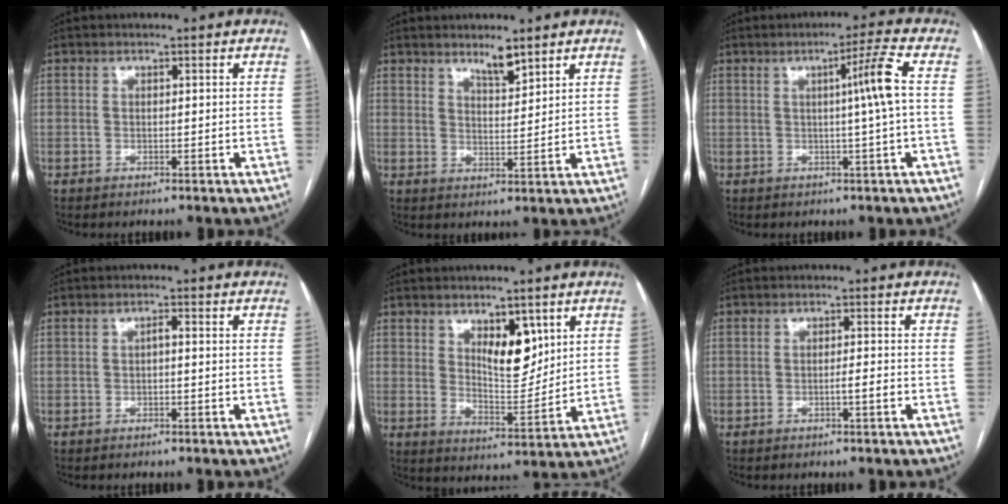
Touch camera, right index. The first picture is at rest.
{"total": 3.8, "force": [3.2, 0.6, 2.0], "torque": [-0.037, -0.007, 0.056]}
{"total": 5.5, "force": [0.4, -1.5, 5.3], "torque": [-0.083, 0.005, 0.007]}
{"total": 1.0, "force": [-0.2, 0.3, 1.0], "torque": [-0.015, 0.004, -0.004]}
{"total": 7.8, "force": [3.7, 3.3, 6.0], "torque": [-0.098, -0.009, 0.068]}
{"total": 1.7, "force": [-0.7, -0.1, 1.5], "torque": [-0.024, 0.001, -0.014]}